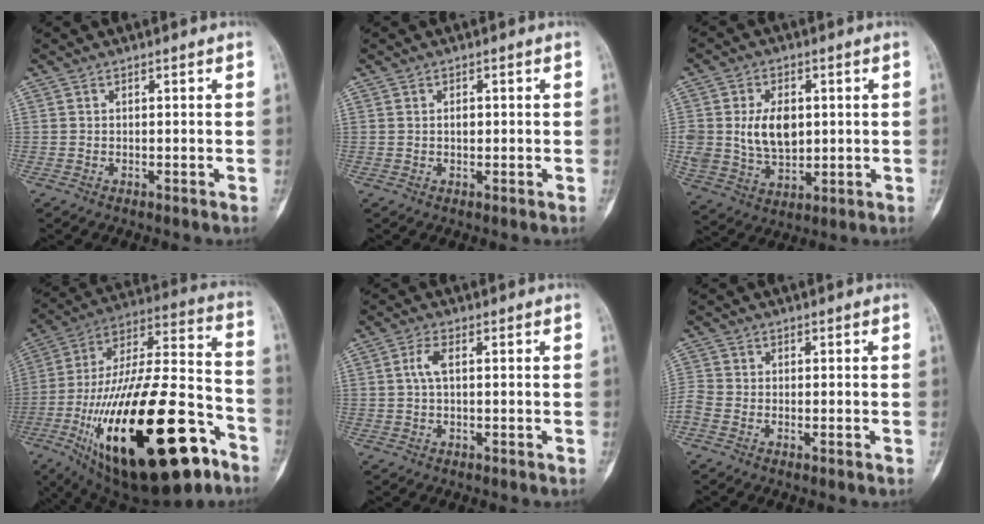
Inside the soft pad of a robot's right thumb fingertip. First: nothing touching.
{"total": 1.1, "force": [0.1, 0.7, 0.8], "torque": [-0.004, 0.000, 0.001]}
{"total": 11.6, "force": [1.6, 8.0, 8.3], "torque": [-0.130, -0.010, 0.041]}
{"total": 40.1, "force": [-16.9, 15.5, 33.0], "torque": [-0.564, 0.048, -0.263]}
{"total": 2.8, "force": [0.3, 1.1, 2.6], "torque": [-0.062, 0.005, 0.005]}
{"total": 3.7, "force": [-1.6, 2.0, 2.7], "torque": [-0.069, 0.008, -0.041]}